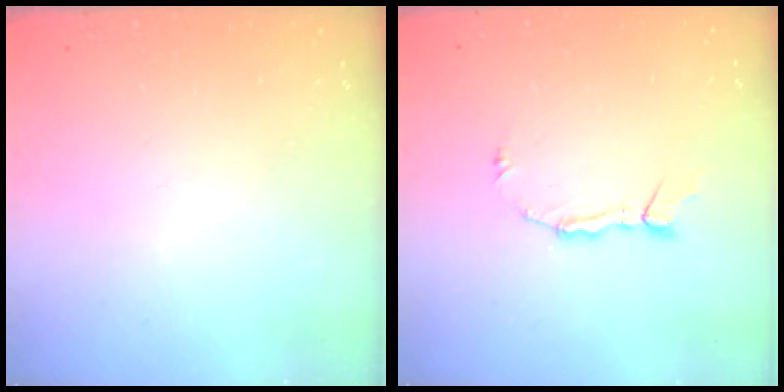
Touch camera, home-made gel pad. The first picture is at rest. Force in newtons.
{"total": 3.7, "press": 3.7, "slide": 0.2}